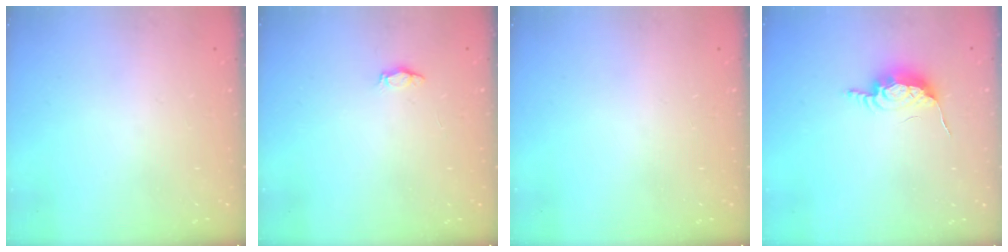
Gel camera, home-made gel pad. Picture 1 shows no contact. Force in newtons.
{"total": 2.2, "press": 2.2, "slide": 0.3}
{"total": 0.0}
{"total": 8.6, "press": 8.5, "slide": 0.9}